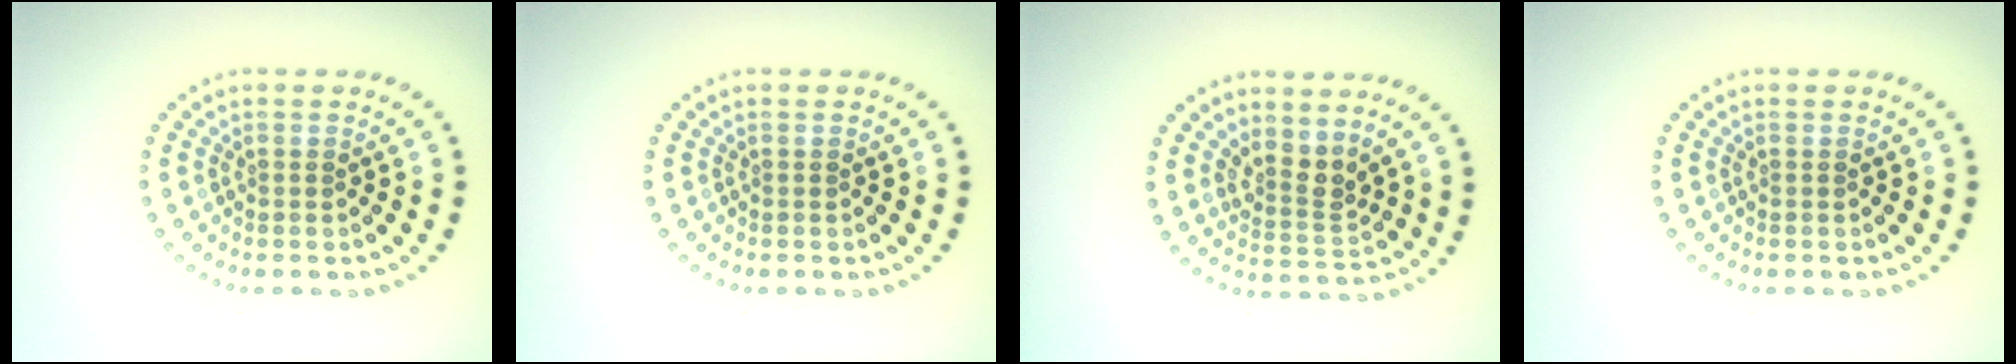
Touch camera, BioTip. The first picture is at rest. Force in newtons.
{"total": 0.0}
{"total": 2.8, "press": 2.0, "slide": 2.0}
{"total": 0.0}